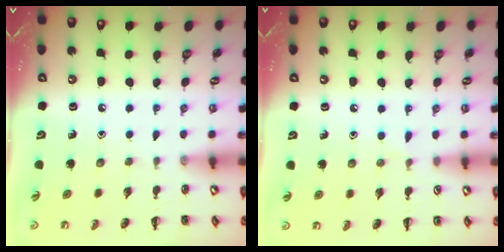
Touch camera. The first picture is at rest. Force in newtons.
{"total": 3.9, "press": 3.7, "slide": 1.3}